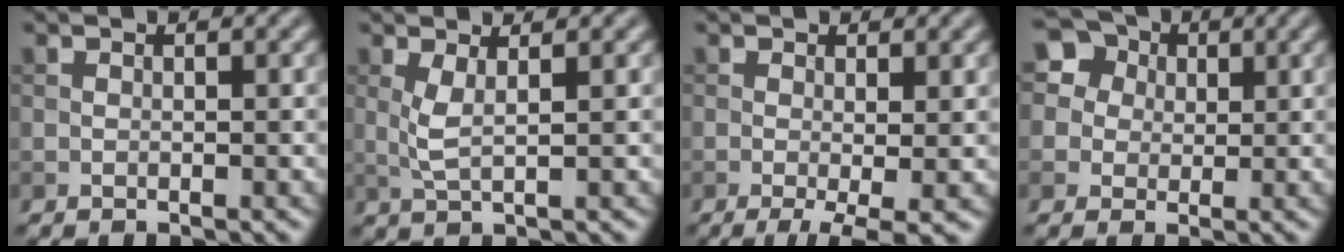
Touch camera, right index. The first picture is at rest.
{"total": 2.2, "force": [0.6, 0.5, 2.0], "torque": [-0.048, -0.002, 0.017]}
{"total": 3.5, "force": [-1.1, 0.7, 3.3], "torque": [-0.057, -0.012, -0.019]}
{"total": 8.3, "force": [4.1, 6.5, 3.1], "torque": [-0.079, 0.030, 0.055]}